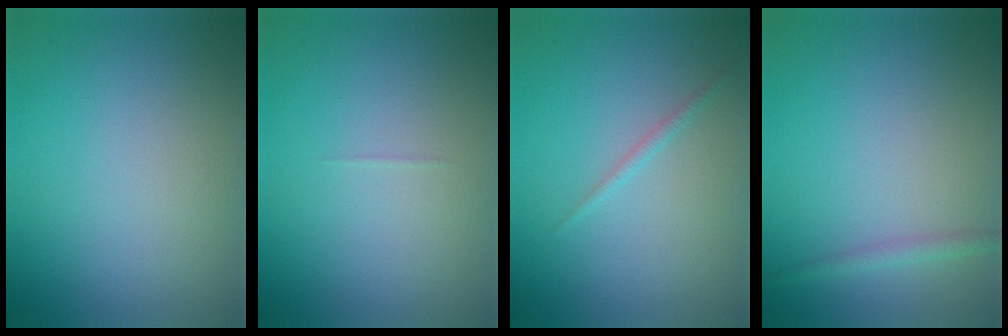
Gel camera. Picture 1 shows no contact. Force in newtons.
{"total": 0.0}
{"total": 0.7, "press": 0.7, "slide": 0.0}
{"total": 1.3, "press": 1.3, "slide": 0.1}